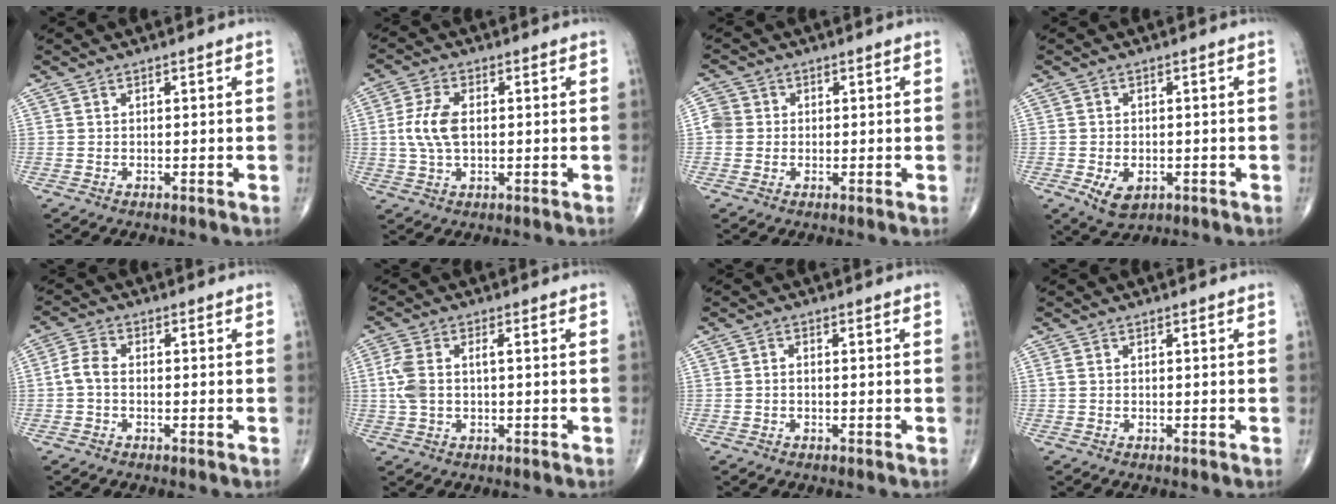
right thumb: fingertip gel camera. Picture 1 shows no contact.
{"total": 7.1, "force": [0.3, 3.9, 5.9], "torque": [-0.131, 0.005, 0.005]}
{"total": 3.6, "force": [0.0, 3.4, 1.0], "torque": [-0.006, 0.008, -0.004]}
{"total": 5.2, "force": [-1.7, 3.3, 3.6], "torque": [-0.055, 0.000, -0.017]}
{"total": 3.4, "force": [-0.7, 2.1, 2.6], "torque": [-0.055, 0.010, -0.022]}
{"total": 5.9, "force": [0.2, 3.0, 5.1], "torque": [-0.140, 0.017, 0.002]}
{"total": 0.8, "force": [-0.3, 0.4, 0.7], "torque": [-0.011, 0.004, -0.006]}
{"total": 0.6, "force": [0.1, 0.3, 0.5], "torque": [-0.020, 0.003, 0.004]}